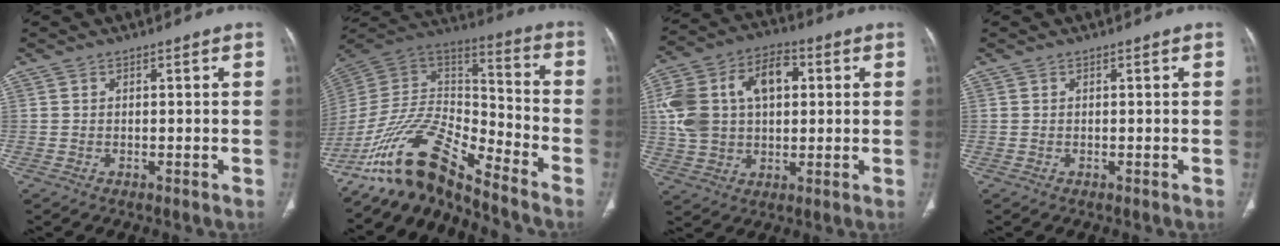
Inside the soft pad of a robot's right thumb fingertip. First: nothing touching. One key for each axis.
{"total": 17.4, "fx": -14.1, "fy": 4.7, "fz": 9.1, "tx": -0.153, "ty": 0.098, "tz": -0.267}
{"total": 18.3, "fx": 3.3, "fy": 12.1, "fz": 13.4, "tx": -0.245, "ty": 0.027, "tz": 0.058}
{"total": 0.0}